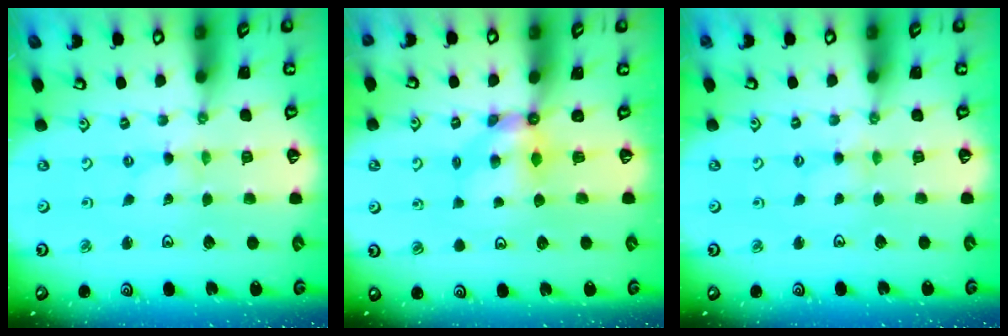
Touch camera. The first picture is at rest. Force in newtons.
{"total": 5.1, "press": 5.1, "slide": 0.3}
{"total": 1.6, "press": 1.6, "slide": 0.4}